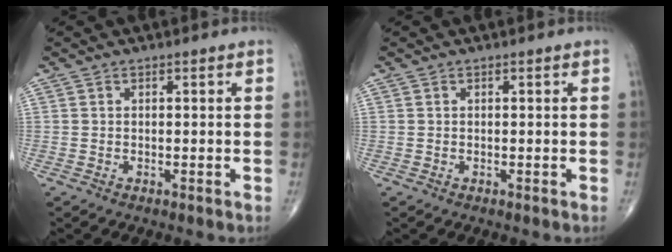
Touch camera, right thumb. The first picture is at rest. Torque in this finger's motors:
{"motor_torque": [0.01, 0.02, 0.00, 0.00, 0.01]}